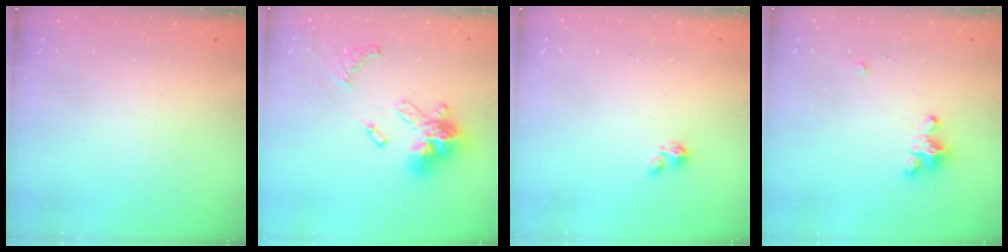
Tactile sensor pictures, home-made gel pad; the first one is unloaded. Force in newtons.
{"total": 16.1, "press": 16.0, "slide": 1.8}
{"total": 2.1, "press": 2.1, "slide": 0.2}
{"total": 3.4, "press": 3.4, "slide": 0.4}